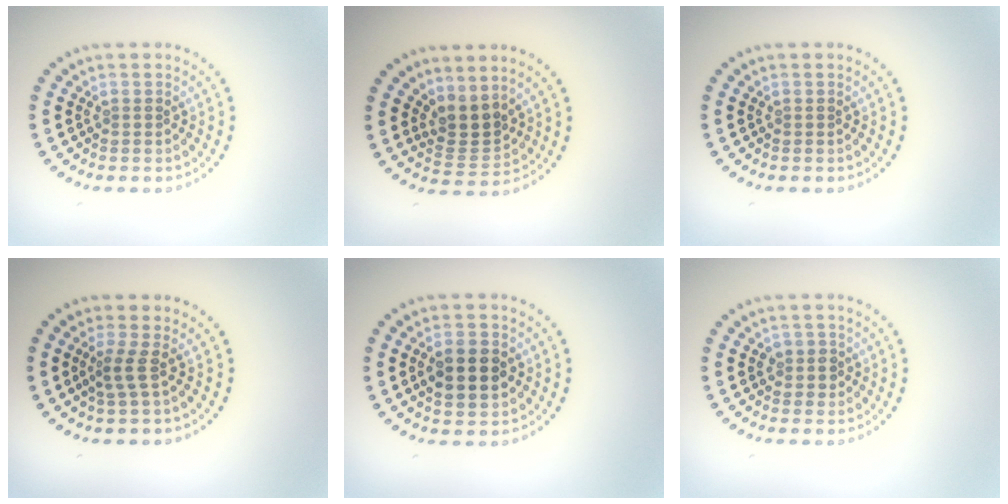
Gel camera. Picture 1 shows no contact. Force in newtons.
{"total": 2.8, "press": 2.1, "slide": 1.8}
{"total": 0.0}
{"total": 1.9, "press": 1.2, "slide": 1.5}
{"total": 3.9, "press": 3.9, "slide": 0.2}
{"total": 1.5, "press": 1.3, "slide": 0.6}